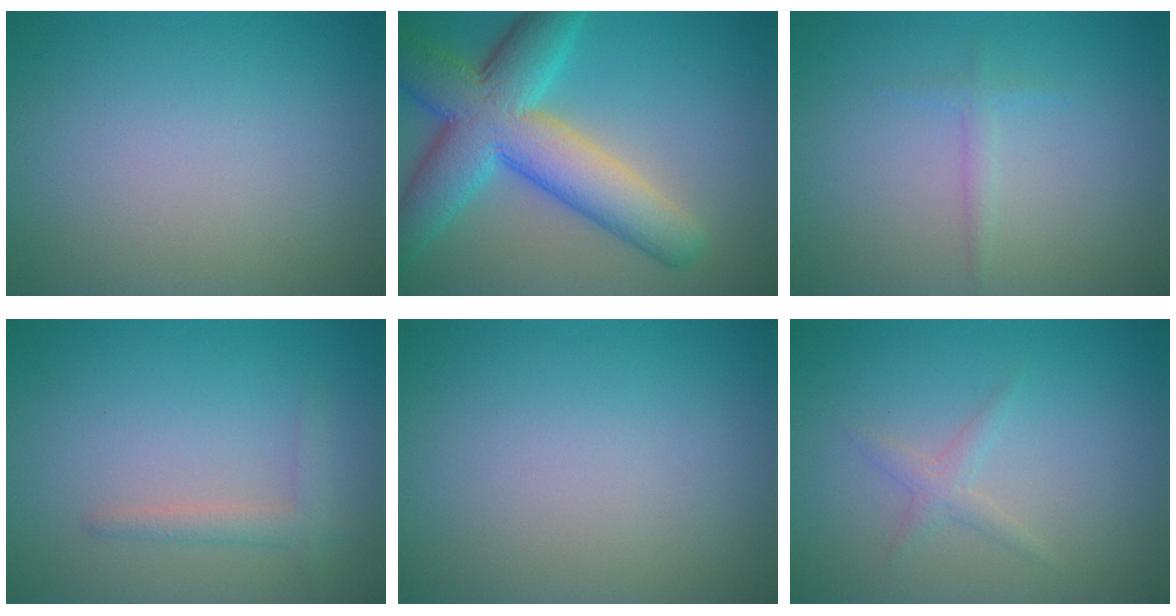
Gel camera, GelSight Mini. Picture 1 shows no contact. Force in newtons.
{"total": 10.0, "press": 10.0, "slide": 0.3}
{"total": 0.9, "press": 0.9, "slide": 0.0}
{"total": 1.6, "press": 1.6, "slide": 0.1}
{"total": 0.0}
{"total": 1.3, "press": 1.3, "slide": 0.0}